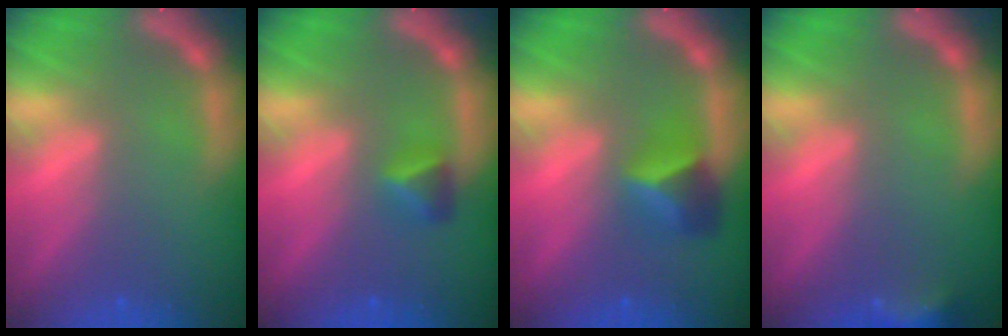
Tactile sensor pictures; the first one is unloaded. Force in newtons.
{"total": 1.9}
{"total": 3.4}
{"total": 3.4}